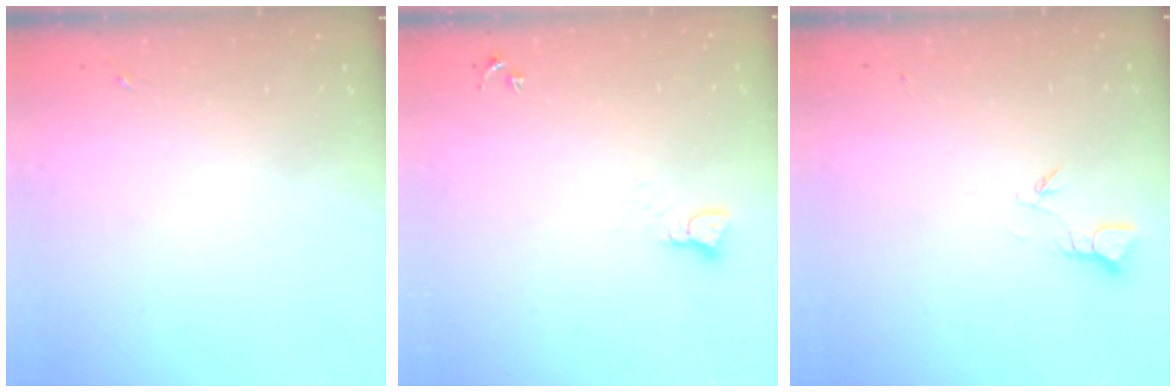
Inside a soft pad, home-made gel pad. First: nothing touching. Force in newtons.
{"total": 2.3, "press": 2.3, "slide": 0.3}
{"total": 2.7, "press": 2.7, "slide": 0.3}